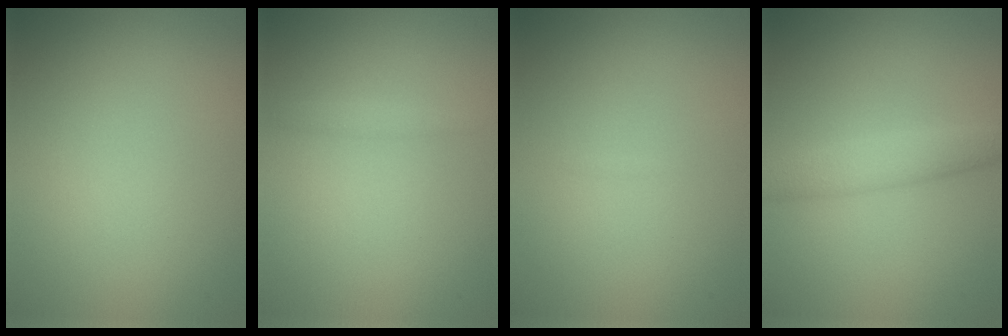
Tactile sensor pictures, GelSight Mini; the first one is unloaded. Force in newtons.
{"total": 0.8, "press": 0.8, "slide": 0.1}
{"total": 0.0}
{"total": 2.9, "press": 2.9, "slide": 0.2}